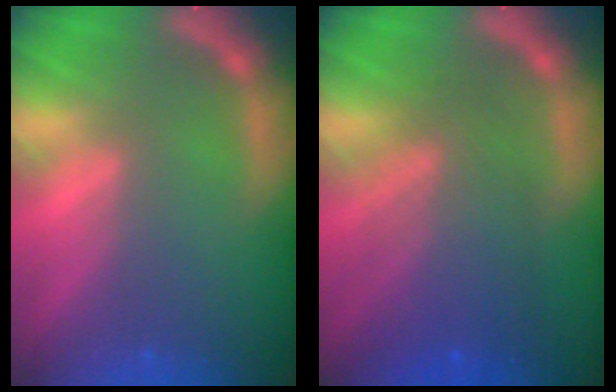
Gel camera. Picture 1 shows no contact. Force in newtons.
{"total": 7.0}